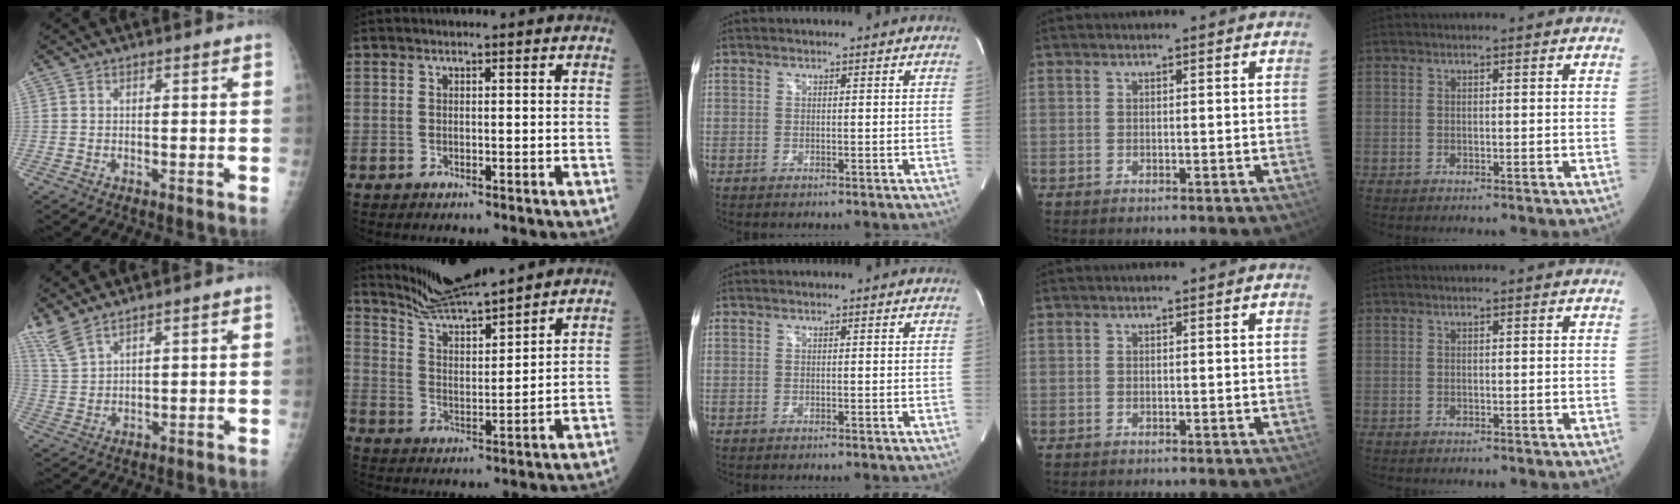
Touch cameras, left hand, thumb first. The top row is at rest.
{"thumb": {"total": 4.9, "force": [4.2, 1.0, 2.3], "torque": [-0.056, -0.013, 0.099]}, "index": {"total": 9.8, "force": [9.2, -0.1, 3.3], "torque": [-0.071, 0.008, 0.179]}}